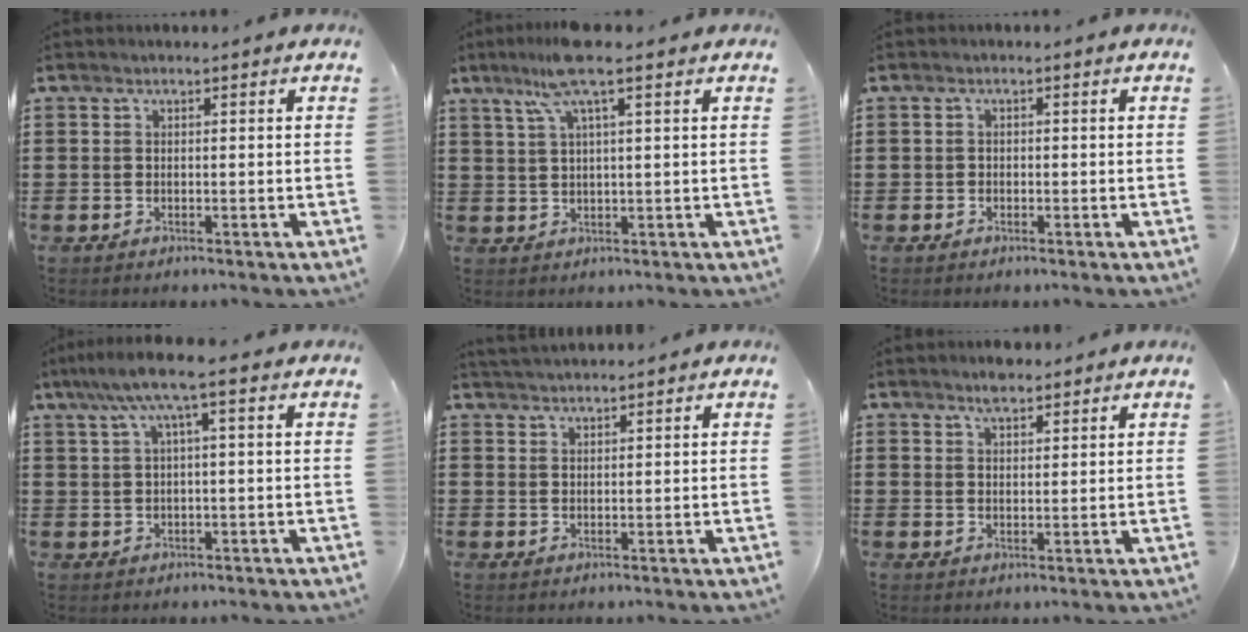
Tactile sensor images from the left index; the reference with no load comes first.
{"total": 7.3, "force": [3.9, 0.7, 6.1], "torque": [-0.134, 0.007, 0.066]}
{"total": 0.8, "force": [-0.4, 0.7, 0.1], "torque": [-0.005, 0.002, -0.011]}
{"total": 5.7, "force": [1.7, 0.3, 5.4], "torque": [-0.115, 0.002, 0.024]}
{"total": 1.6, "force": [1.6, -0.1, 0.1], "torque": [-0.005, 0.003, 0.032]}
{"total": 2.7, "force": [2.3, 0.8, 1.1], "torque": [-0.025, 0.003, 0.044]}